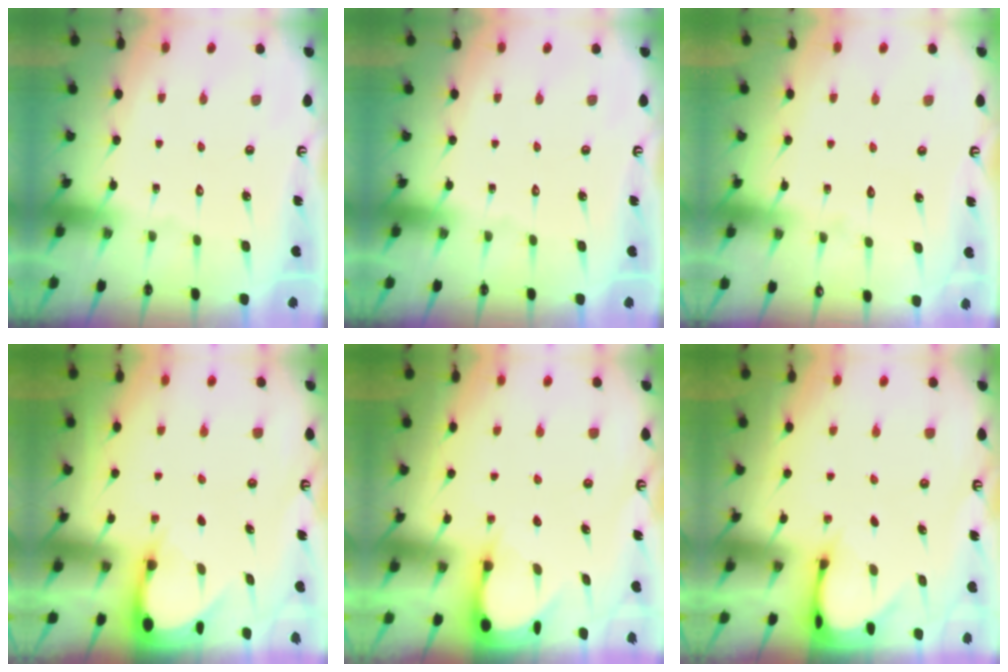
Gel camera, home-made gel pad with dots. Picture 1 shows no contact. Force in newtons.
{"total": 0.0}
{"total": 1.8, "press": 1.8, "slide": 0.1}
{"total": 3.1, "press": 3.1, "slide": 0.2}
{"total": 3.3, "press": 3.3, "slide": 0.4}
{"total": 2.8, "press": 2.8, "slide": 0.3}